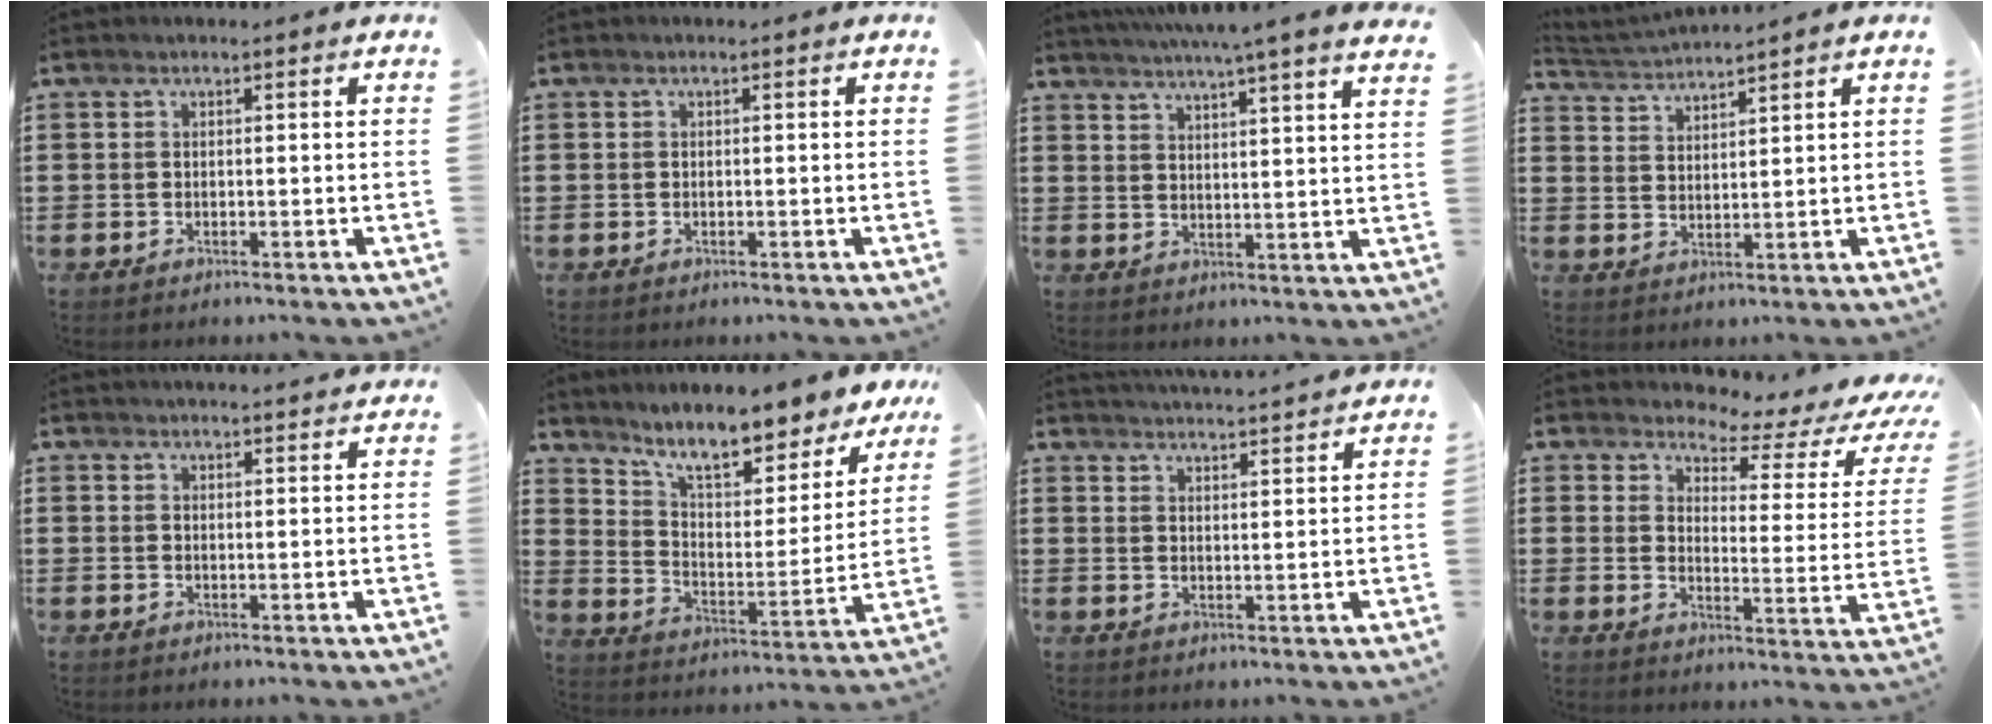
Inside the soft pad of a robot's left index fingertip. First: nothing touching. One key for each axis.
{"total": 0.0}
{"total": 5.6, "fx": 4.9, "fy": -1.4, "fz": 2.3, "tx": -0.062, "ty": -0.031, "tz": 0.083}
{"total": 2.9, "fx": 2.9, "fy": -0.7, "fz": -0.2, "tx": -0.008, "ty": -0.015, "tz": 0.053}
{"total": 2.3, "fx": 2.3, "fy": -0.1, "fz": -0.2, "tx": -0.003, "ty": -0.008, "tz": 0.045}
{"total": 10.2, "fx": 8.7, "fy": 1.7, "fz": 5.0, "tx": -0.109, "ty": -0.063, "tz": 0.147}
{"total": 3.7, "fx": 3.6, "fy": -0.8, "fz": 0.2, "tx": -0.015, "ty": -0.023, "tz": 0.064}
{"total": 4.2, "fx": 3.8, "fy": 0.7, "fz": 1.6, "tx": -0.042, "ty": -0.033, "tz": 0.057}